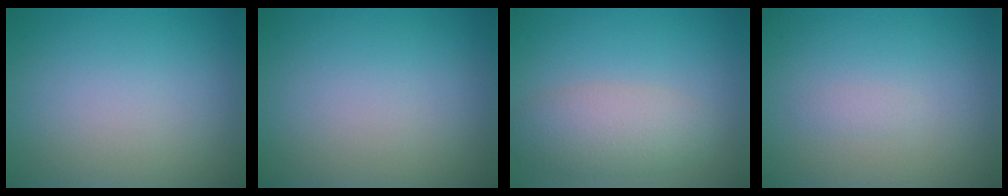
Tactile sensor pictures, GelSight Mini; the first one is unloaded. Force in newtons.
{"total": 0.0}
{"total": 4.0, "press": 4.0, "slide": 0.3}
{"total": 0.6, "press": 0.6, "slide": 0.0}